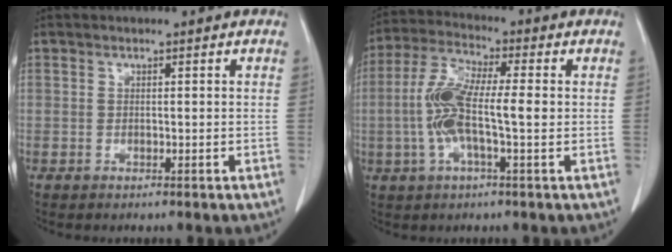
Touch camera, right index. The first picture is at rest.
{"total": 9.7, "force": [-0.7, 1.9, 9.5], "torque": [-0.204, 0.018, -0.019]}